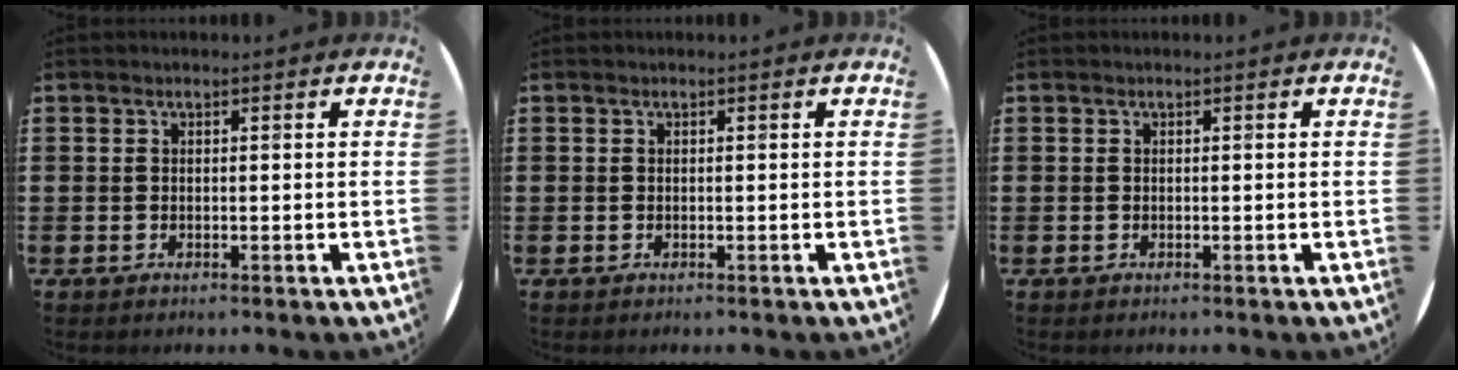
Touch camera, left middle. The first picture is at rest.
{"total": 0.0}
{"total": 0.0}